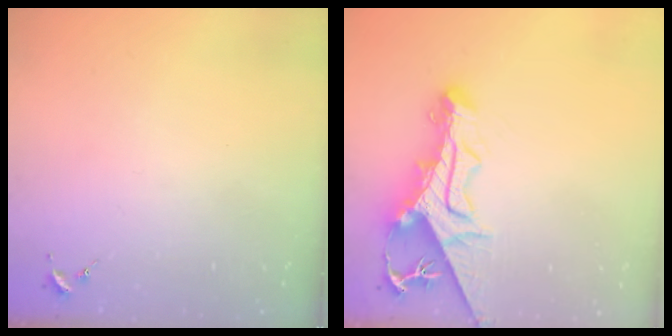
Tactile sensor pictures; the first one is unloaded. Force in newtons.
{"total": 13.8, "press": 13.7, "slide": 1.6}